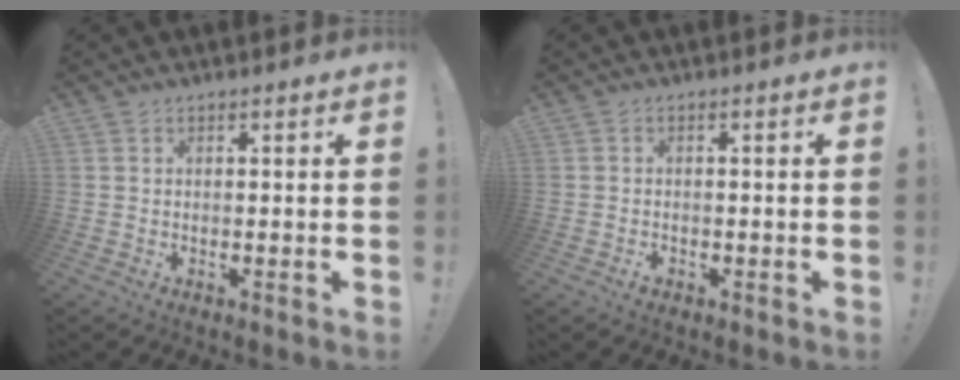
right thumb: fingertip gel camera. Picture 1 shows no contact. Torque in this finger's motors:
{"motor_torque": [-0.13, 0.22, 0.30, -0.33, -0.01]}